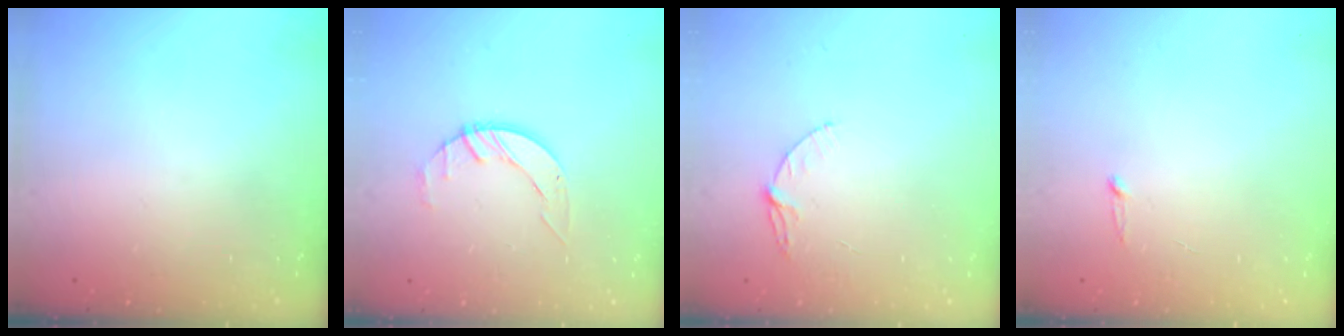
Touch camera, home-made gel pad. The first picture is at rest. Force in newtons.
{"total": 2.7, "press": 2.7, "slide": 0.3}
{"total": 5.3, "press": 5.3, "slide": 0.5}
{"total": 2.5, "press": 2.5, "slide": 0.2}